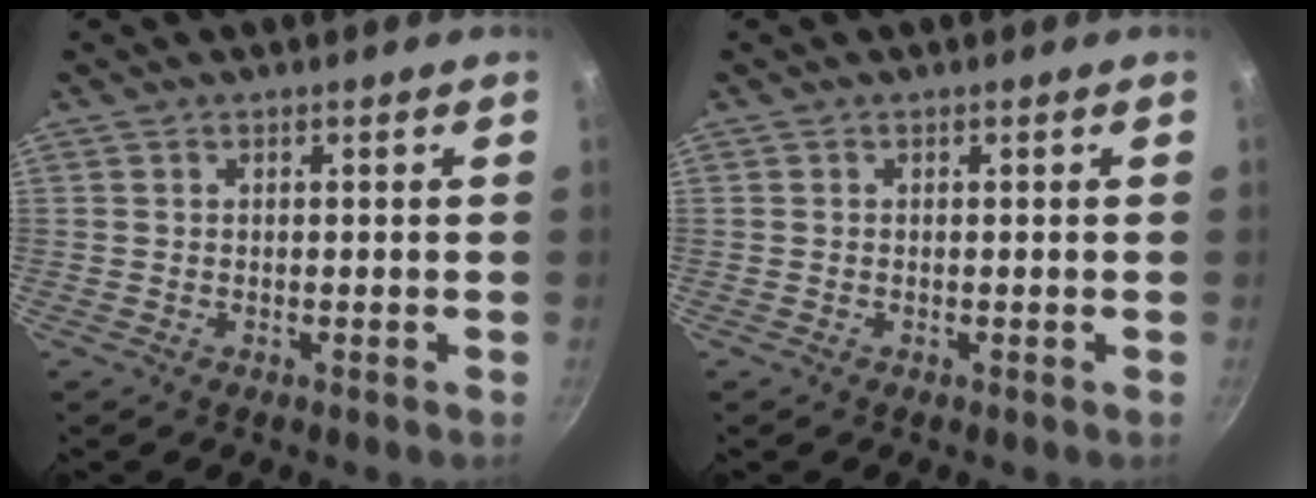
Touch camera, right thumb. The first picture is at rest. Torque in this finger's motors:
{"motor_torque": [0.11, -0.19, 0.26, 0.35, 0.04]}